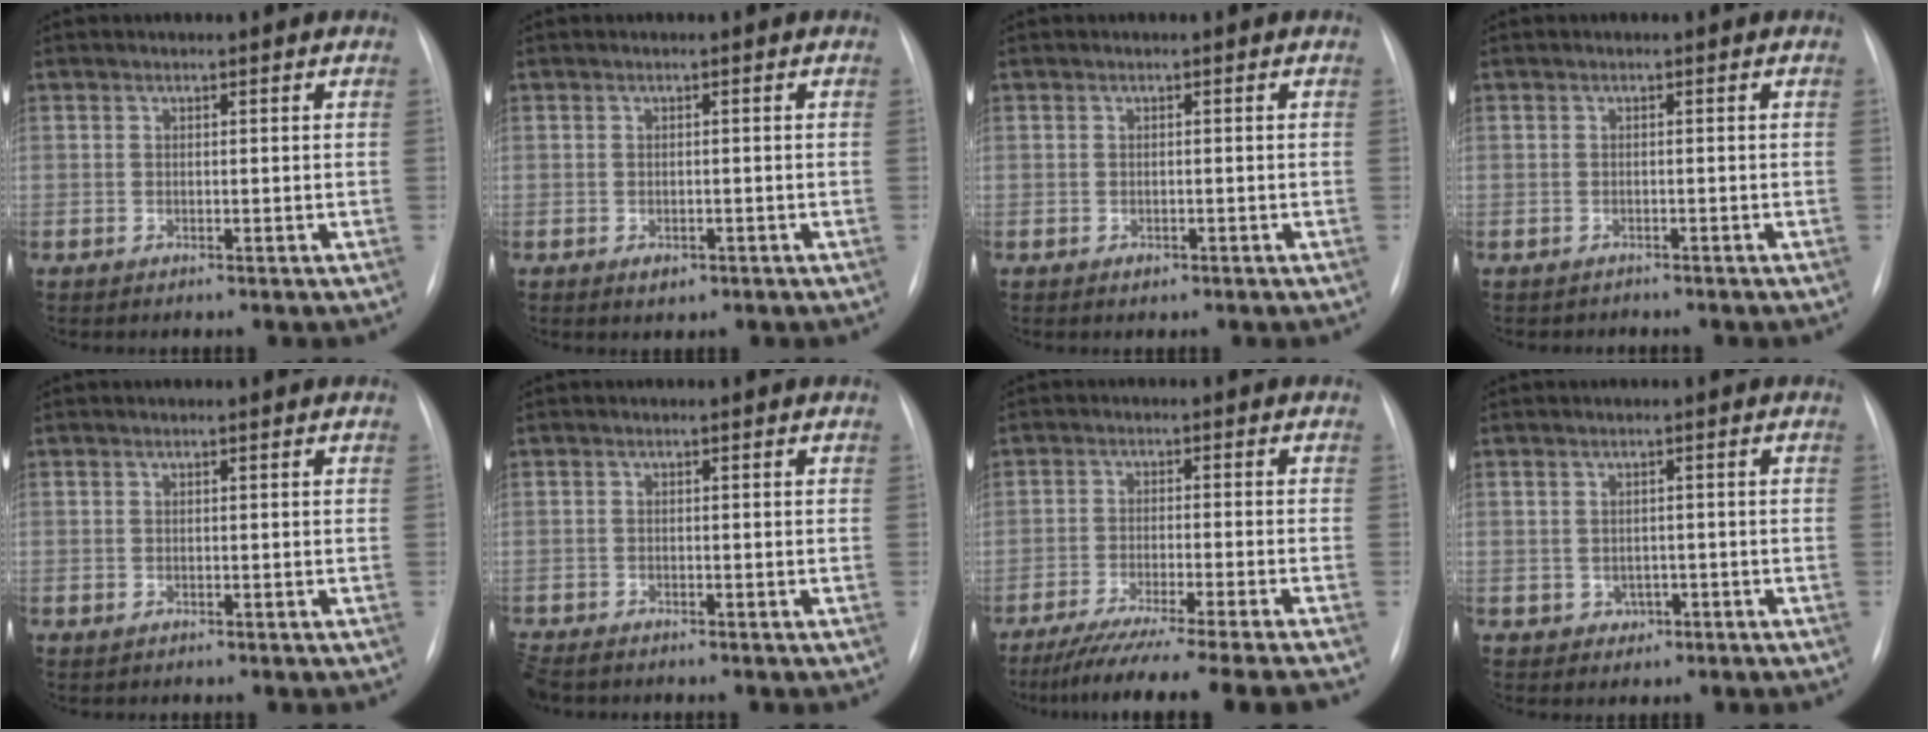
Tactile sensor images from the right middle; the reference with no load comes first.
{"total": 1.6, "force": [-0.8, 0.9, 1.0], "torque": [-0.011, 0.001, -0.005]}
{"total": 0.8, "force": [-0.5, 0.5, 0.4], "torque": [-0.005, 0.000, -0.004]}
{"total": 0.9, "force": [-0.8, 0.4, -0.2], "torque": [-0.001, -0.001, -0.014]}
{"total": 0.0}
{"total": 3.8, "force": [-3.2, 1.4, 1.4], "torque": [-0.025, -0.008, -0.055]}
{"total": 15.8, "force": [-13.5, -2.0, 8.0], "torque": [-0.107, -0.052, -0.207]}
{"total": 2.0, "force": [-0.7, 1.8, 0.5], "torque": [-0.005, 0.006, -0.004]}